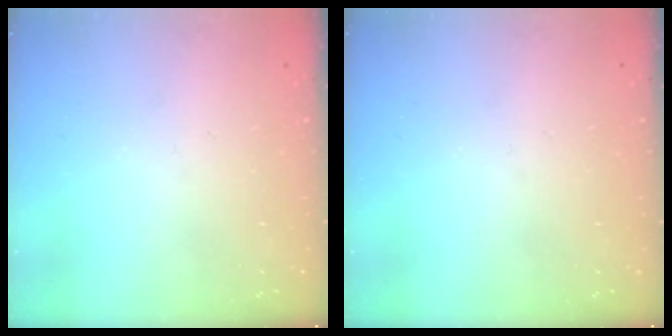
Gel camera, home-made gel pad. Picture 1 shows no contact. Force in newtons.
{"total": 0.0}